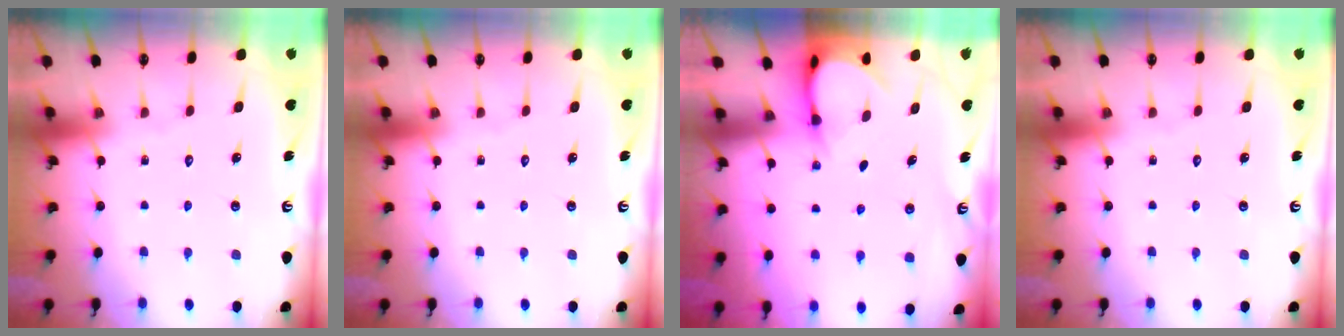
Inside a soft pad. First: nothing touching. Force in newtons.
{"total": 0.0}
{"total": 3.9, "press": 3.9, "slide": 0.3}
{"total": 0.0}